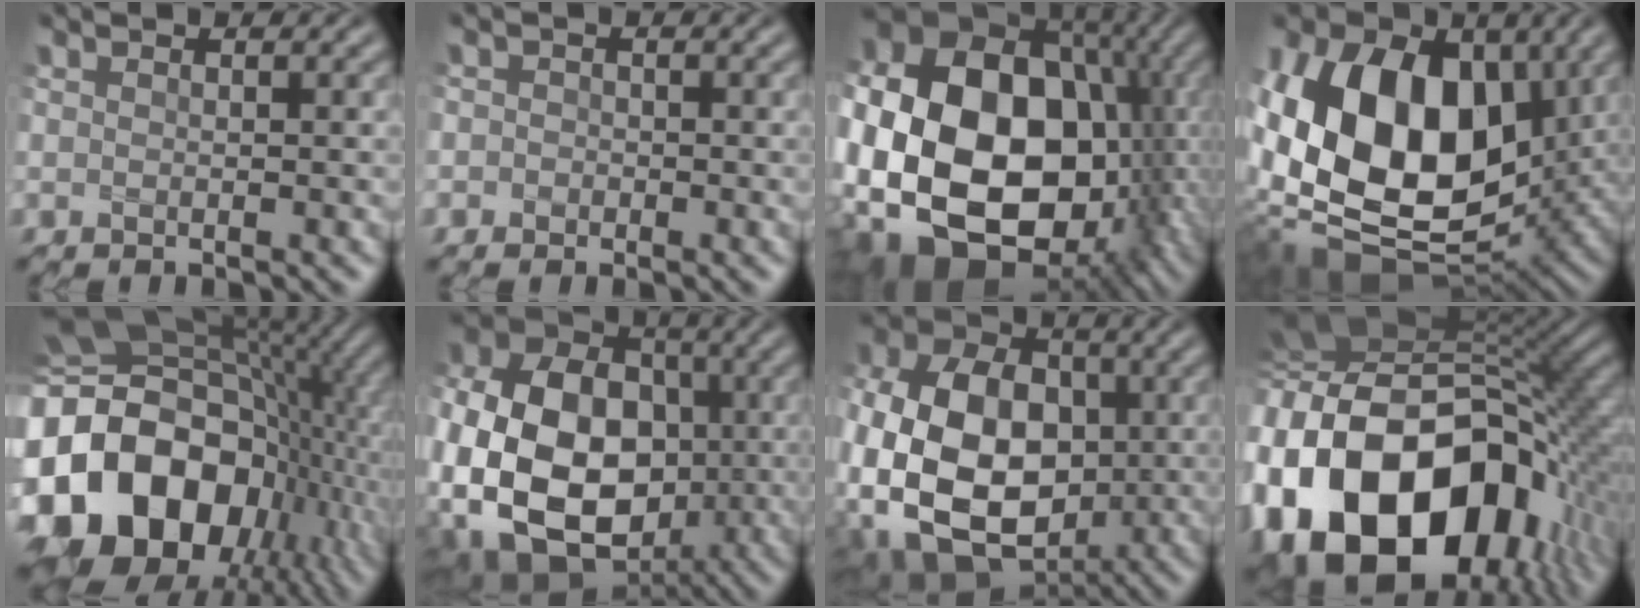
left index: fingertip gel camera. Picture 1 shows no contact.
{"total": 1.2, "force": [-0.2, 1.2, 0.3], "torque": [0.012, 0.000, -0.012]}
{"total": 23.4, "force": [-3.5, 18.0, 14.6], "torque": [-0.310, -0.028, -0.066]}
{"total": 17.3, "force": [0.9, 11.4, 13.0], "torque": [-0.247, -0.007, 0.003]}
{"total": 19.8, "force": [-3.9, 14.8, 12.6], "torque": [-0.268, -0.008, -0.071]}
{"total": 20.0, "force": [-4.3, 16.0, 11.2], "torque": [-0.236, -0.035, -0.097]}
{"total": 17.4, "force": [-3.1, 13.1, 11.0], "torque": [-0.214, -0.025, -0.065]}
{"total": 23.0, "force": [-5.4, 16.3, 15.2], "torque": [-0.325, -0.047, -0.073]}